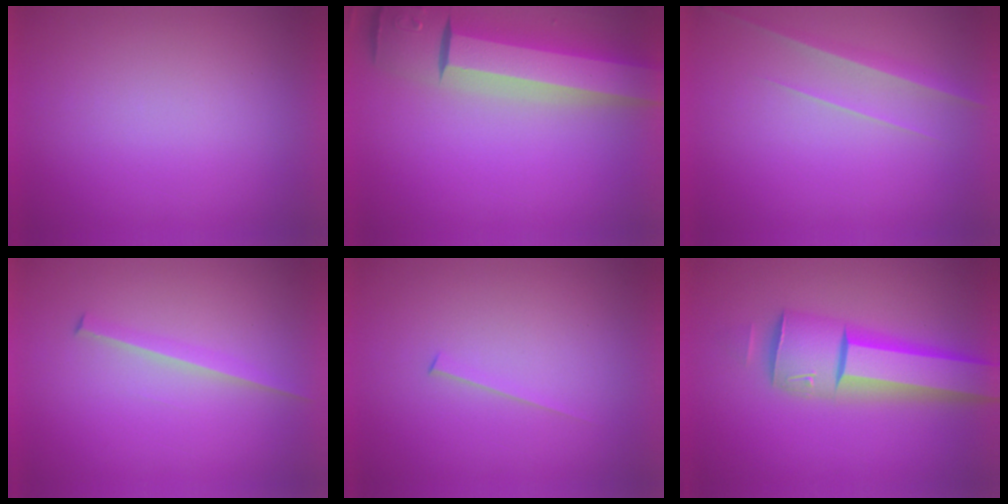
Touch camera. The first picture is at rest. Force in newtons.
{"total": 12.3}
{"total": 2.9}
{"total": 1.6}
{"total": 1.5}
{"total": 6.7}